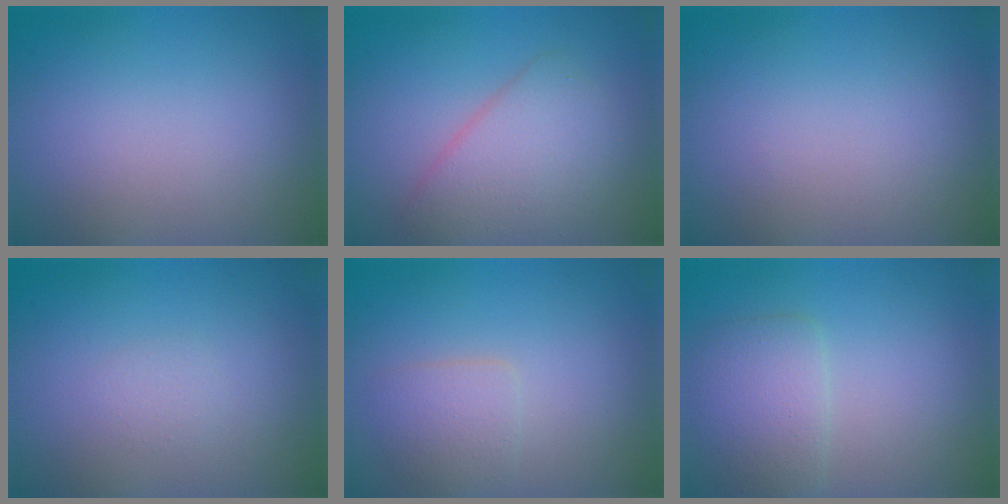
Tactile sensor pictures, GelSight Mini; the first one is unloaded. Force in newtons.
{"total": 4.1, "press": 4.1, "slide": 0.1}
{"total": 0.0}
{"total": 0.8, "press": 0.8, "slide": 0.1}
{"total": 2.1, "press": 2.1, "slide": 0.0}
{"total": 3.1, "press": 3.1, "slide": 0.1}